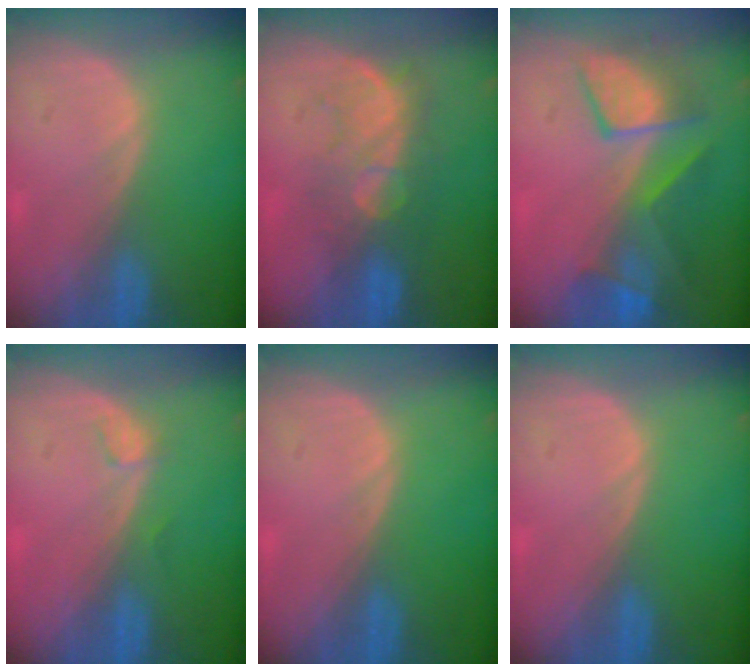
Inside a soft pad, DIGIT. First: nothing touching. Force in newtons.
{"total": 7.8, "press": 7.7, "slide": 1.5}
{"total": 7.9, "press": 7.8, "slide": 1.4}
{"total": 1.1, "press": 1.1, "slide": 0.2}
{"total": 0.0}
{"total": 0.0}